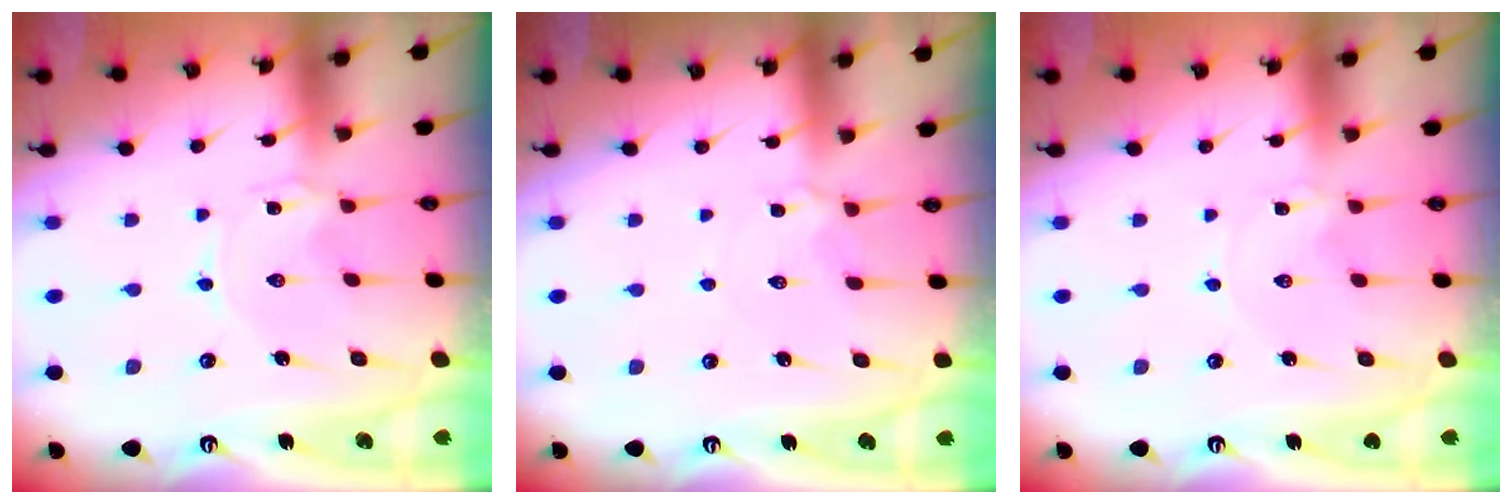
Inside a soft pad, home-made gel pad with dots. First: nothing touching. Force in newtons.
{"total": 4.6, "press": 4.6, "slide": 0.6}
{"total": 0.6, "press": 0.6, "slide": 0.1}